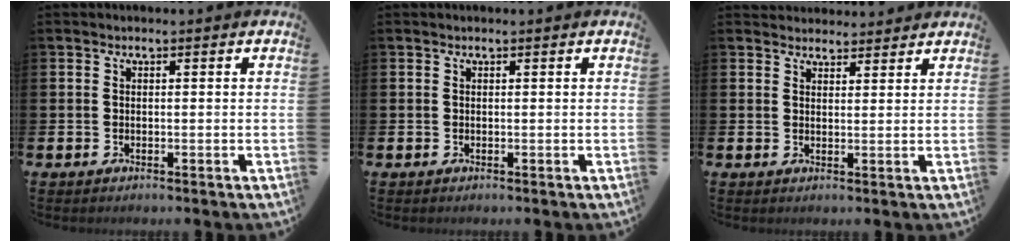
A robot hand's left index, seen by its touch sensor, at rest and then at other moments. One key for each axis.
{"total": 0.0}
{"total": 2.9, "fx": 2.8, "fy": 0.7, "fz": -0.2, "tx": -0.002, "ty": -0.011, "tz": 0.051}